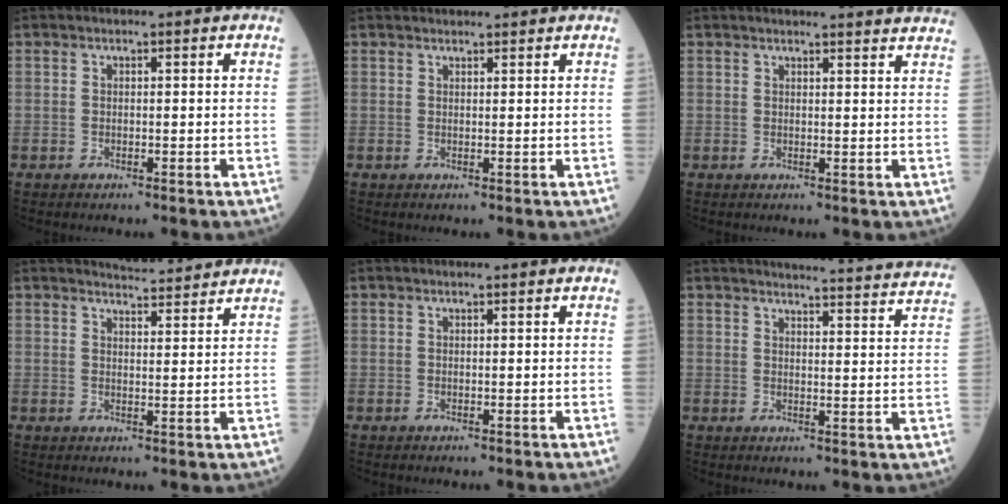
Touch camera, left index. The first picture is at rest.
{"total": 4.1, "force": [4.0, 0.3, 0.9], "torque": [-0.010, 0.031, 0.055]}
{"total": 11.9, "force": [11.6, 0.3, 2.7], "torque": [-0.019, -0.024, 0.109]}
{"total": 6.1, "force": [6.0, 0.3, 0.9], "torque": [-0.025, 0.006, 0.077]}
{"total": 0.9, "force": [0.9, 0.0, 0.3], "torque": [-0.006, 0.005, 0.013]}
{"total": 21.3, "force": [20.7, 0.7, 5.0], "torque": [-0.060, -0.070, 0.225]}